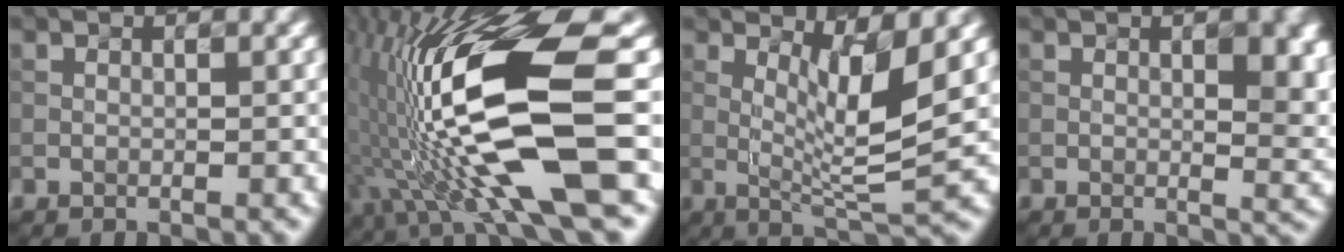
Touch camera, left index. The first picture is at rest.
{"total": 15.1, "force": [-0.9, 3.4, 14.7], "torque": [-0.275, 0.014, 0.005]}
{"total": 5.4, "force": [1.4, 0.9, 5.2], "torque": [-0.094, -0.013, 0.042]}
{"total": 6.5, "force": [1.7, 2.7, 5.7], "torque": [-0.038, 0.008, 0.032]}